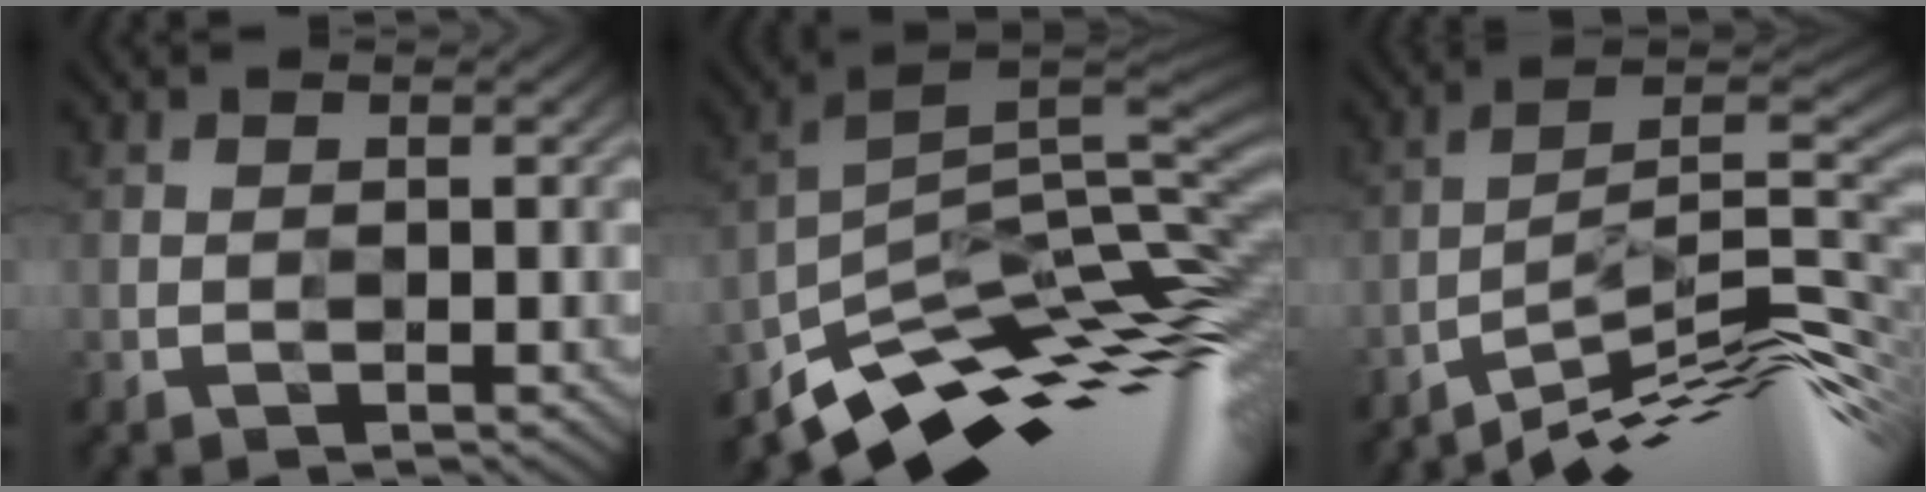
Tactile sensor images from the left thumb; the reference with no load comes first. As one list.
[{"total": 11.9, "force": [-7.2, 4.1, 8.5], "torque": [-0.159, -0.003, -0.125]}, {"total": 11.6, "force": [-8.5, 1.4, 7.8], "torque": [-0.111, 0.013, -0.149]}]